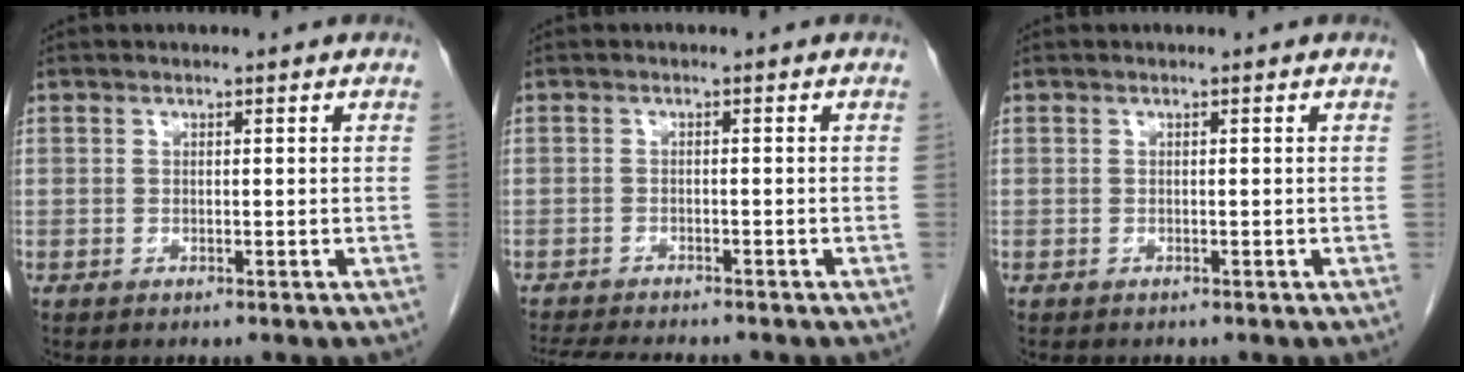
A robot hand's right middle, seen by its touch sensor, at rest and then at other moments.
{"total": 7.9, "force": [-7.1, 1.1, 3.2], "torque": [-0.051, -0.013, -0.111]}
{"total": 0.6, "force": [-0.5, 0.3, 0.1], "torque": [-0.008, 0.001, -0.010]}